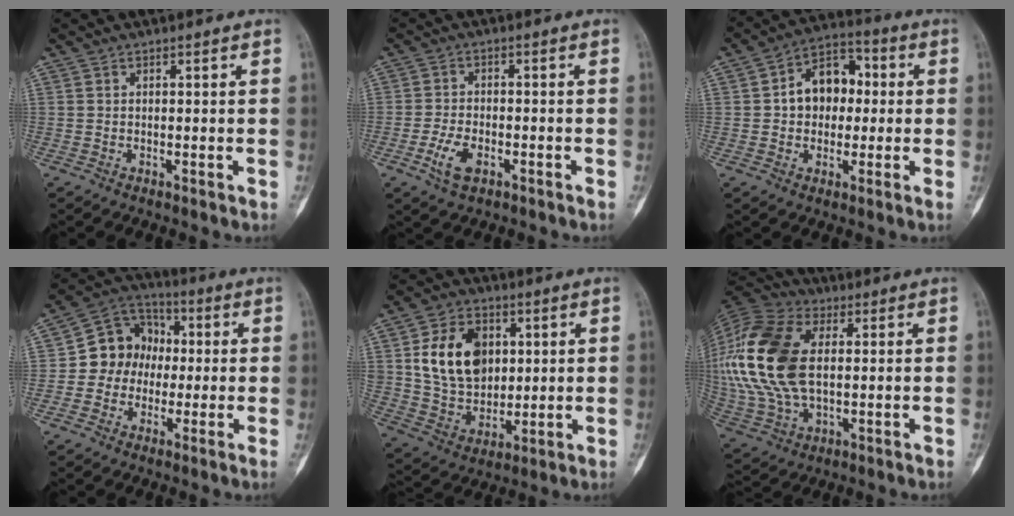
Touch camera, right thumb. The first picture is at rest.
{"total": 5.4, "force": [-2.4, 2.7, 3.9], "torque": [-0.084, 0.007, -0.046]}
{"total": 10.9, "force": [0.9, 7.9, 7.4], "torque": [-0.080, 0.026, 0.005]}
{"total": 11.6, "force": [-0.3, 10.3, 5.3], "torque": [-0.047, 0.031, -0.019]}
{"total": 15.8, "force": [3.6, 11.6, 10.1], "torque": [-0.139, -0.009, 0.074]}
{"total": 22.7, "force": [2.5, 13.4, 18.1], "torque": [-0.408, 0.001, 0.043]}